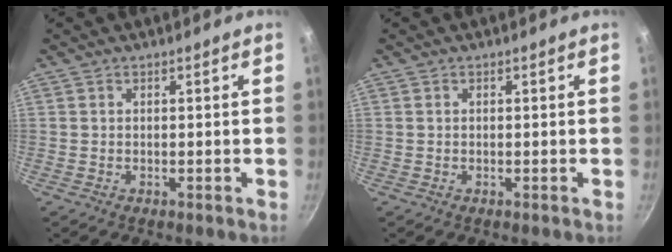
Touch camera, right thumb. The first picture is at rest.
{"total": 0.0}